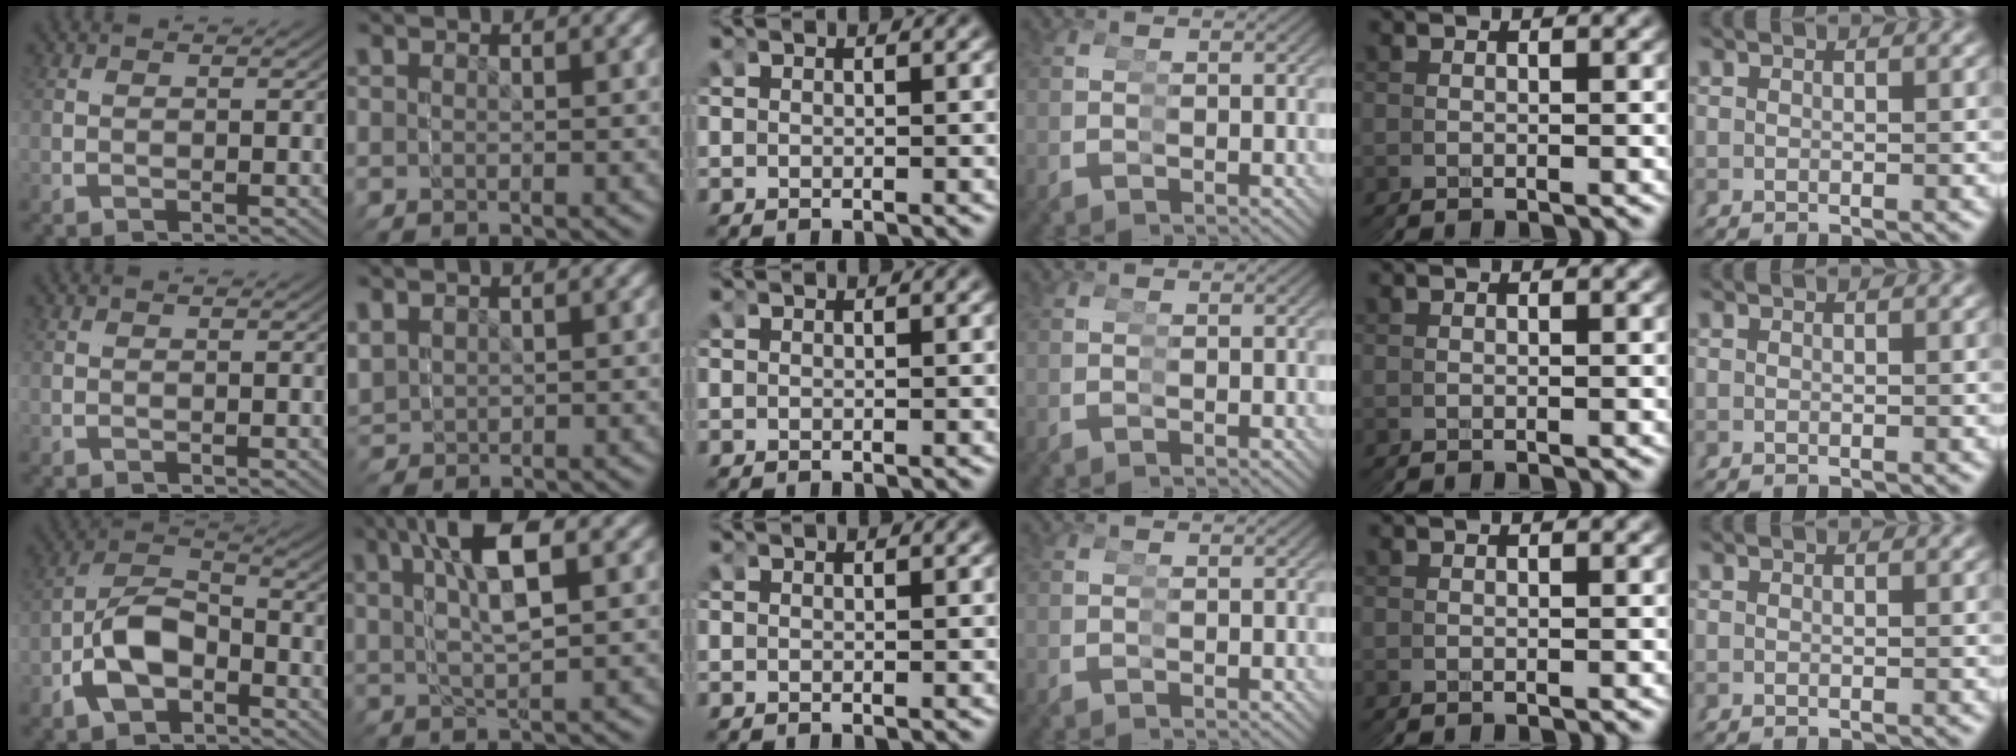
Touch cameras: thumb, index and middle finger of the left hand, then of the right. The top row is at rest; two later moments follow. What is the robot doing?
{"motion": "grasp_and_lifting", "object": "markers"}